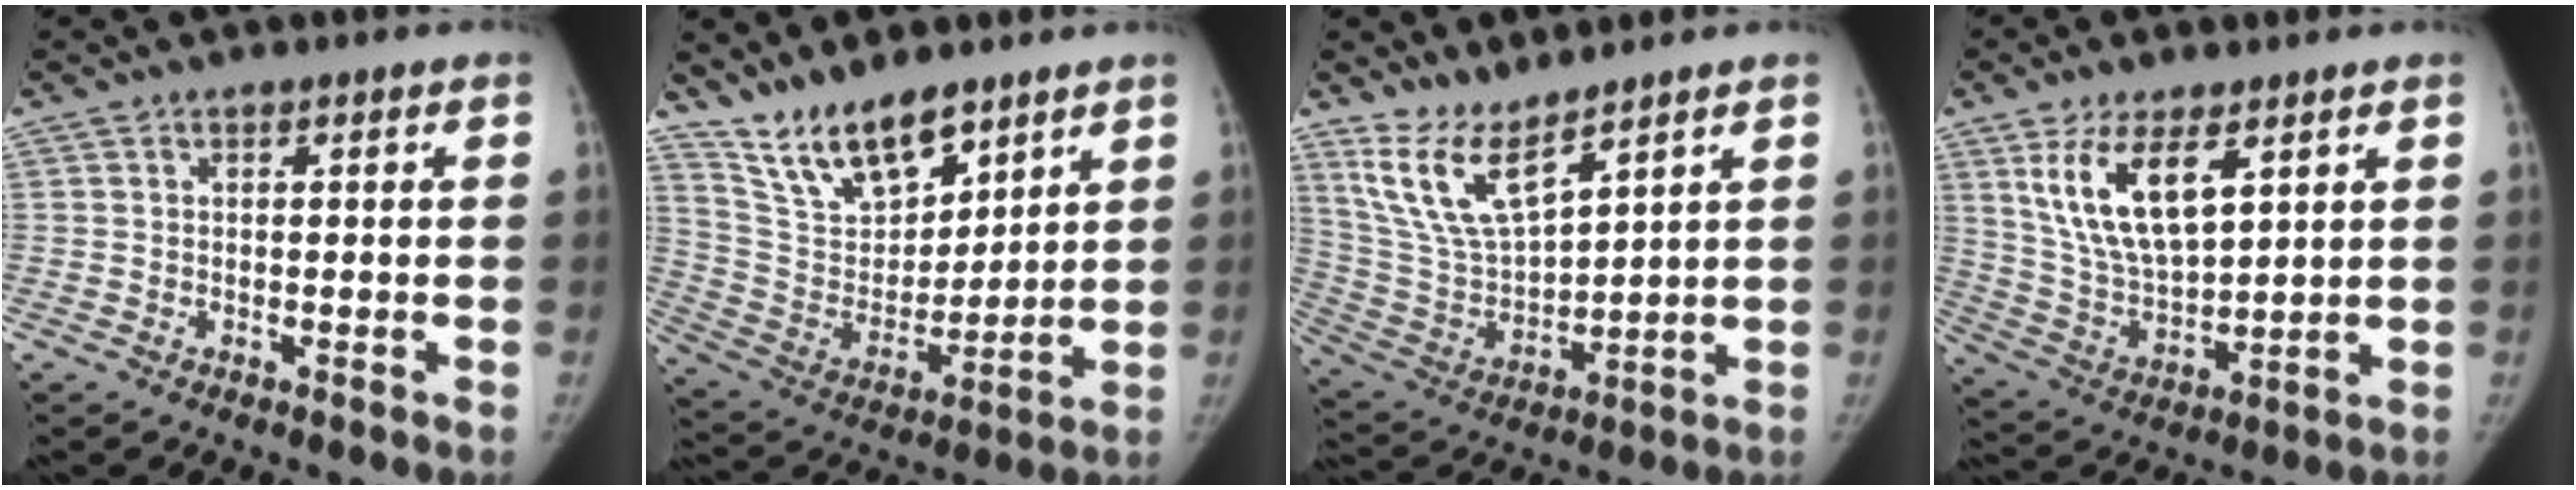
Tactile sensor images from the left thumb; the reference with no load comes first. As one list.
[{"total": 14.0, "force": [10.8, 5.8, 6.7], "torque": [-0.085, -0.066, 0.213]}, {"total": 11.4, "force": [8.3, 3.4, 7.1], "torque": [-0.130, -0.053, 0.187]}, {"total": 13.8, "force": [6.4, 6.1, 10.6], "torque": [-0.185, -0.029, 0.136]}]